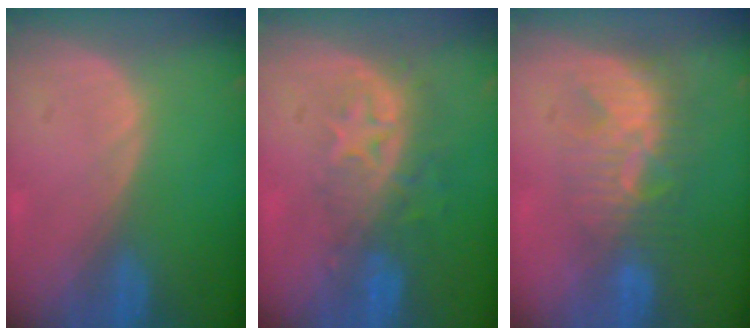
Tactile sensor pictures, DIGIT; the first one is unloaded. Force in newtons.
{"total": 8.5, "press": 7.3, "slide": 4.4}
{"total": 8.6, "press": 7.5, "slide": 4.0}